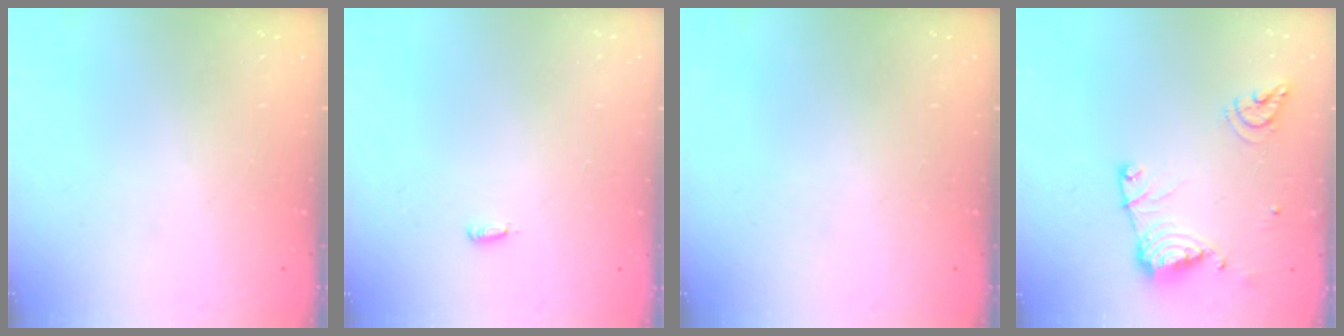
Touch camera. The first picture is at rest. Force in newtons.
{"total": 2.9, "press": 2.8, "slide": 0.9}
{"total": 0.0}
{"total": 13.6, "press": 13.5, "slide": 1.5}